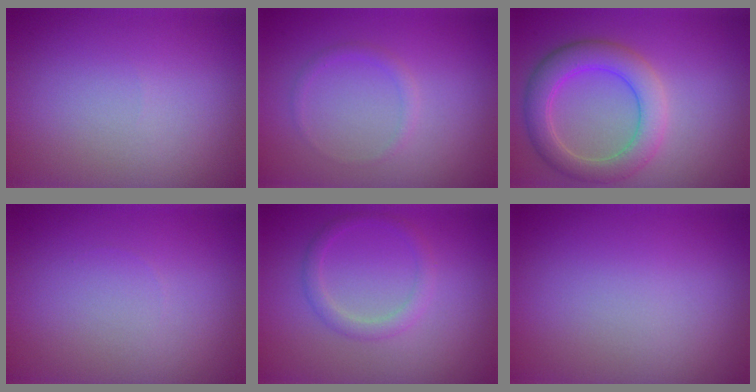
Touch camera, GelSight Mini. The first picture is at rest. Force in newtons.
{"total": 0.9, "press": 0.9, "slide": 0.1}
{"total": 5.0, "press": 5.0, "slide": 0.2}
{"total": 0.0}
{"total": 1.7, "press": 1.7, "slide": 0.0}
{"total": 0.0}